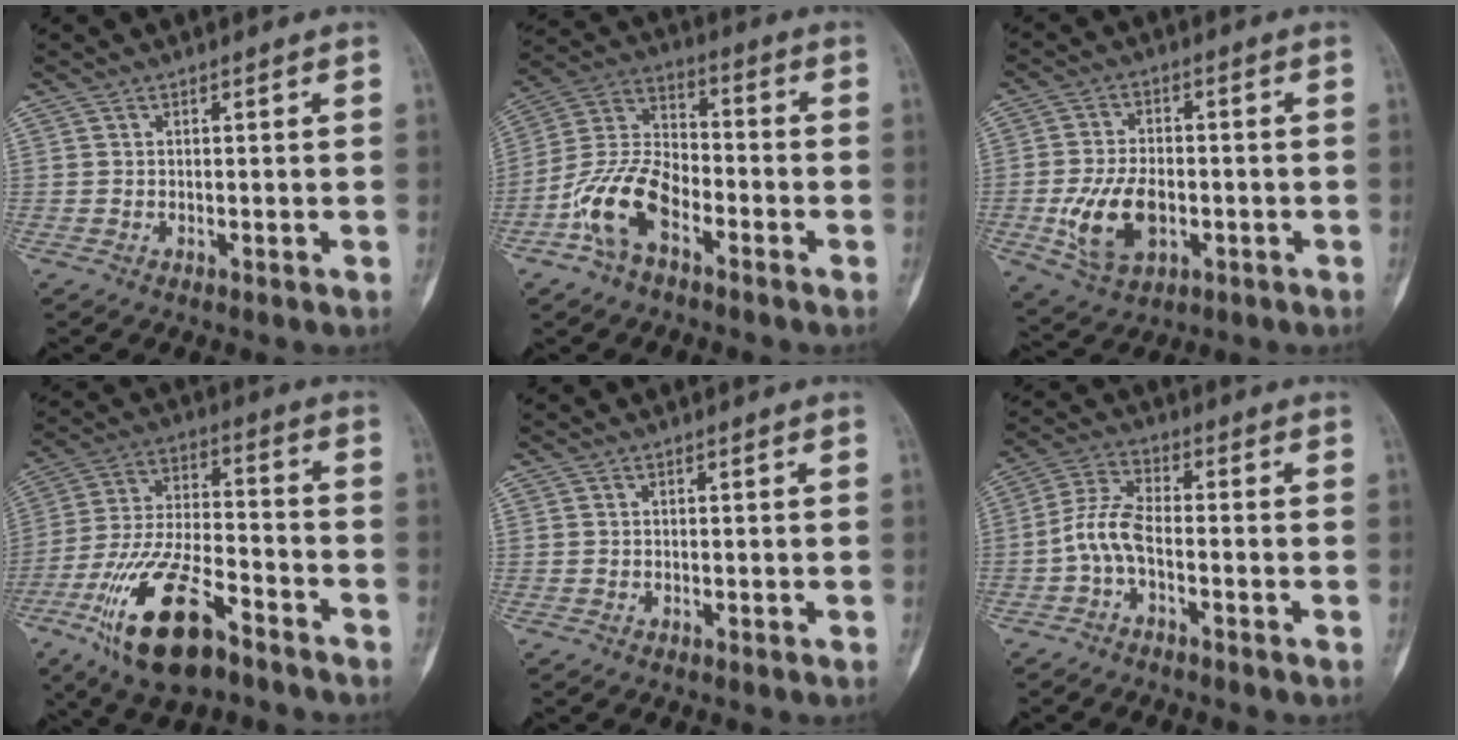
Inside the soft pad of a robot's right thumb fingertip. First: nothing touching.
{"total": 13.1, "force": [-6.0, 7.2, 9.1], "torque": [-0.178, 0.046, -0.121]}
{"total": 11.4, "force": [-2.7, 7.0, 8.6], "torque": [-0.153, 0.005, -0.038]}
{"total": 19.2, "force": [-10.7, 7.5, 14.0], "torque": [-0.277, 0.052, -0.192]}
{"total": 0.0}
{"total": 6.4, "force": [-2.1, 2.7, 5.4], "torque": [-0.119, 0.028, -0.051]}